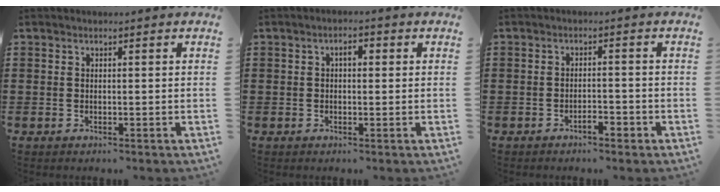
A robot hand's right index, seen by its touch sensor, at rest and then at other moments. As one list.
[{"total": 2.0, "force": [0.1, 1.0, 1.7], "torque": [-0.034, 0.009, -0.002]}, {"total": 2.2, "force": [-1.7, 0.7, 1.1], "torque": [-0.024, 0.004, -0.034]}]